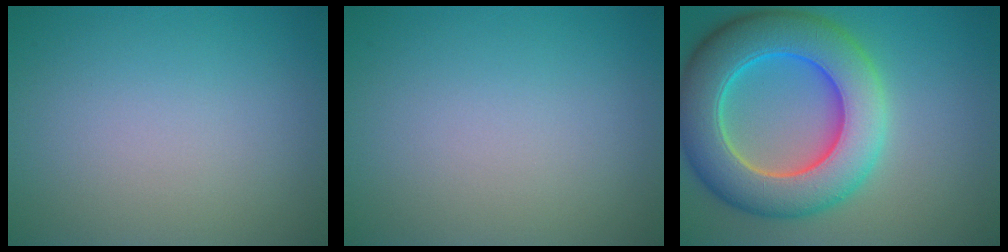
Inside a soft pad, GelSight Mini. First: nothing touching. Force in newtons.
{"total": 0.0}
{"total": 11.1, "press": 11.0, "slide": 0.3}